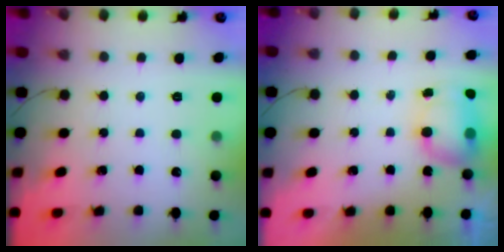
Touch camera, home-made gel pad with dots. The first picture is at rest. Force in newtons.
{"total": 7.0, "press": 6.9, "slide": 1.1}